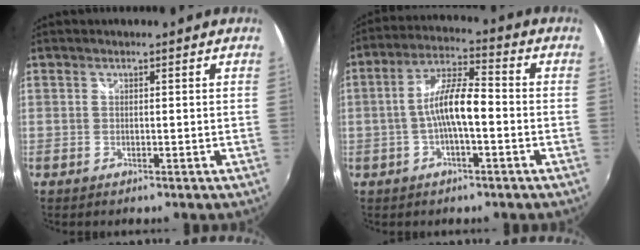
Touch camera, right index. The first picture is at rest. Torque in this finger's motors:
{"motor_torque": [1.43, -0.19, 0.84, 0.21]}